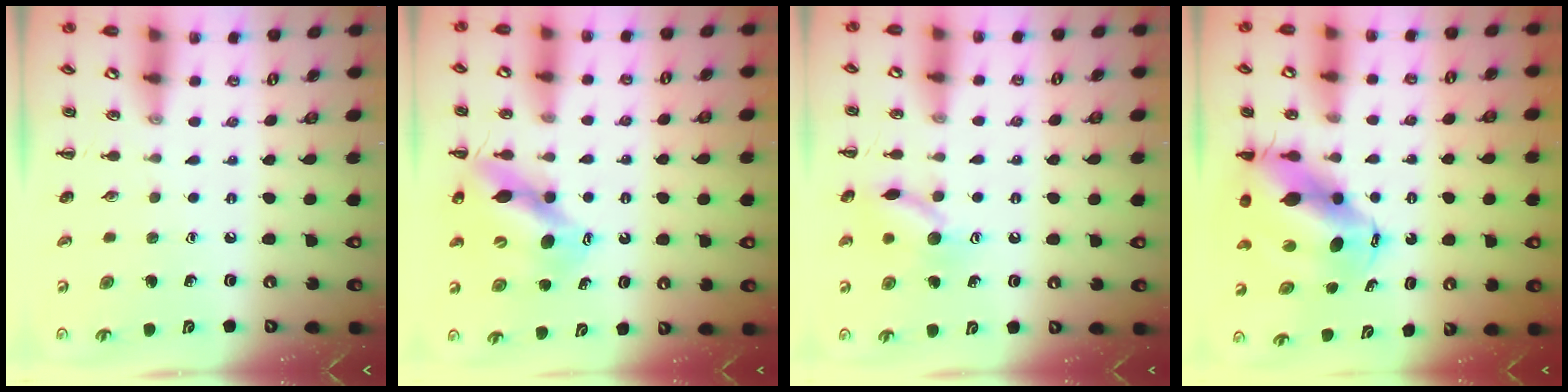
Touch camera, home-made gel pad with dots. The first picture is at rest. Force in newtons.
{"total": 11.6, "press": 11.2, "slide": 3.1}
{"total": 11.5, "press": 11.5, "slide": 0.7}
{"total": 11.9, "press": 11.5, "slide": 3.2}